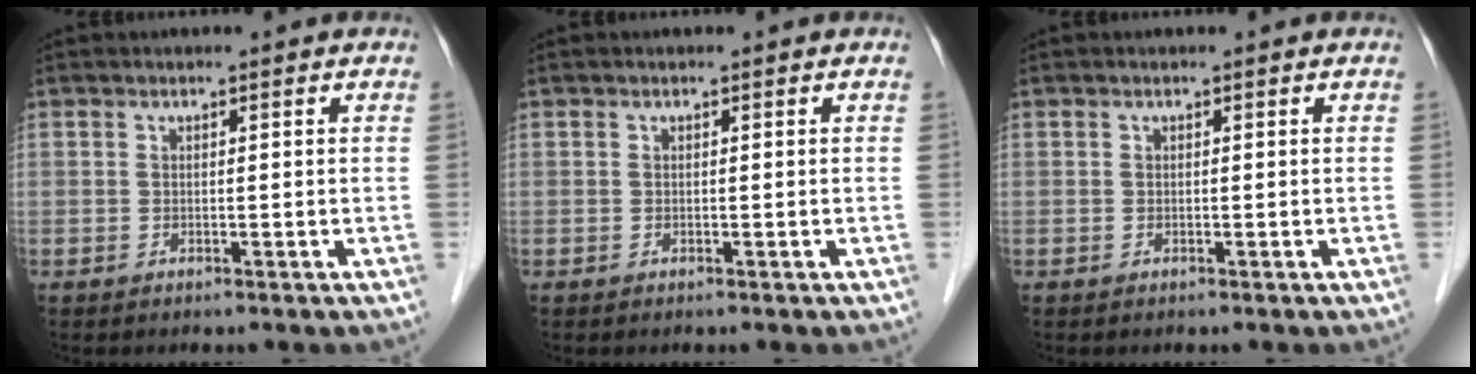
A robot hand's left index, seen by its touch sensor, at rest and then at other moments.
{"total": 0.0}
{"total": 0.0}